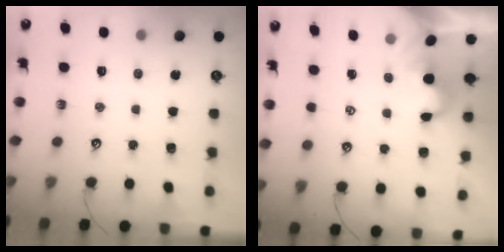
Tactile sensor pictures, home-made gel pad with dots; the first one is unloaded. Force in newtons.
{"total": 0.7, "press": 0.6, "slide": 0.4}